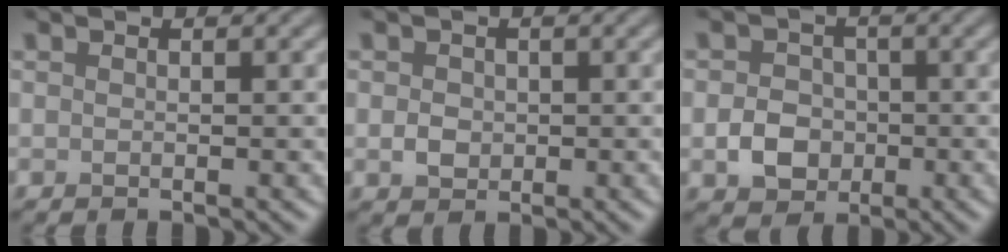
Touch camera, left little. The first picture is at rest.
{"total": 1.6, "force": [0.0, 1.4, 0.7], "torque": [-0.012, -0.003, -0.003]}
{"total": 3.3, "force": [-0.8, 2.8, 1.5], "torque": [-0.023, 0.000, -0.018]}